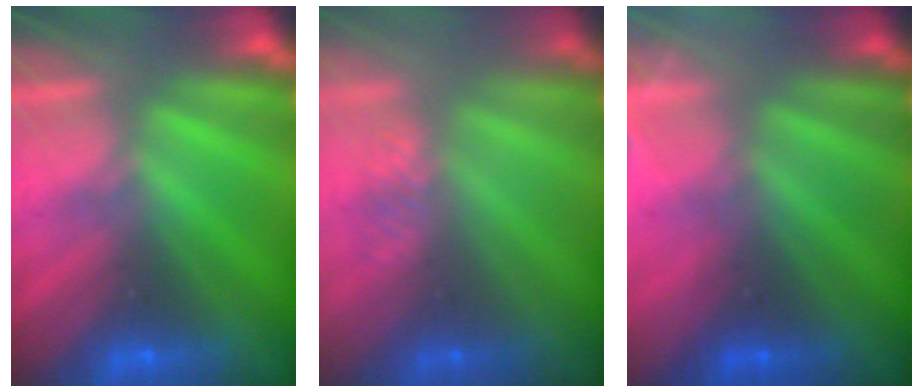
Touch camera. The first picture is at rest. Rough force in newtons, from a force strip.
{"total": 2.9}
{"total": 3.1}